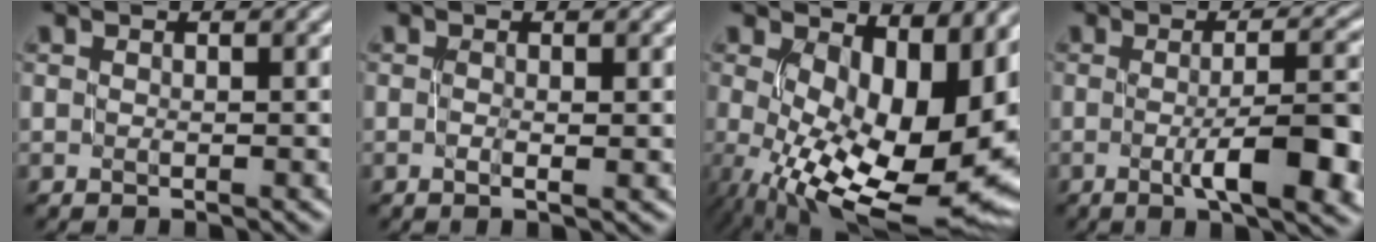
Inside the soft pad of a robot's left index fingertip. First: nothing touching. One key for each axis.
{"total": 1.0, "fx": -0.1, "fy": 0.3, "fz": 1.0, "tx": -0.020, "ty": -0.002, "tz": -0.001}
{"total": 15.7, "fx": -0.6, "fy": 8.2, "fz": 13.3, "tx": -0.182, "ty": -0.030, "tz": 0.013}
{"total": 9.5, "fx": -2.1, "fy": 2.5, "fz": 9.0, "tx": -0.119, "ty": -0.004, "tz": -0.025}